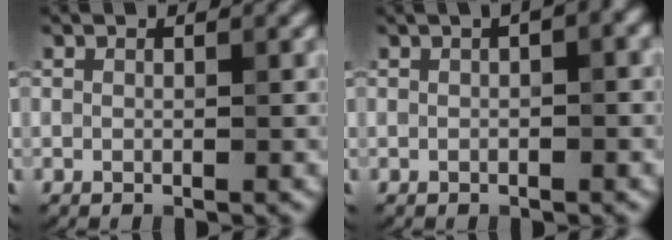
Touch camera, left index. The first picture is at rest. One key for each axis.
{"total": 3.4, "fx": 1.0, "fy": 1.1, "fz": 3.1, "tx": -0.031, "ty": 0.016, "tz": 0.003}